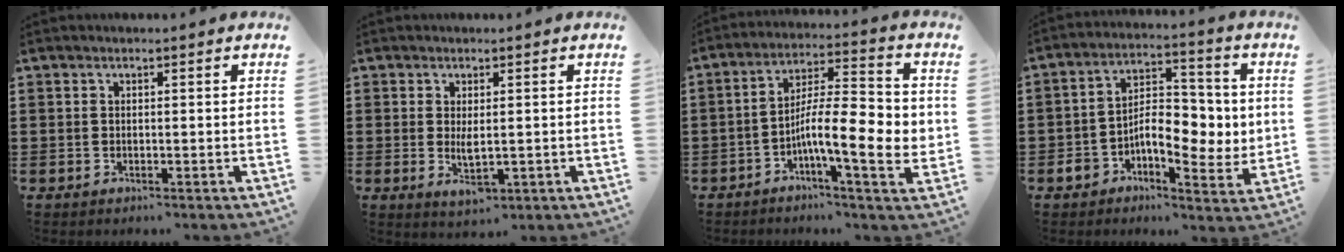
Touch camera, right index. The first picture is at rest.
{"total": 3.1, "force": [-0.1, 1.2, 2.9], "torque": [-0.055, -0.007, -0.006]}
{"total": 11.6, "force": [-2.0, 2.9, 11.0], "torque": [-0.197, -0.012, -0.038]}
{"total": 8.5, "force": [-1.4, 5.2, 6.6], "torque": [-0.100, 0.008, -0.029]}